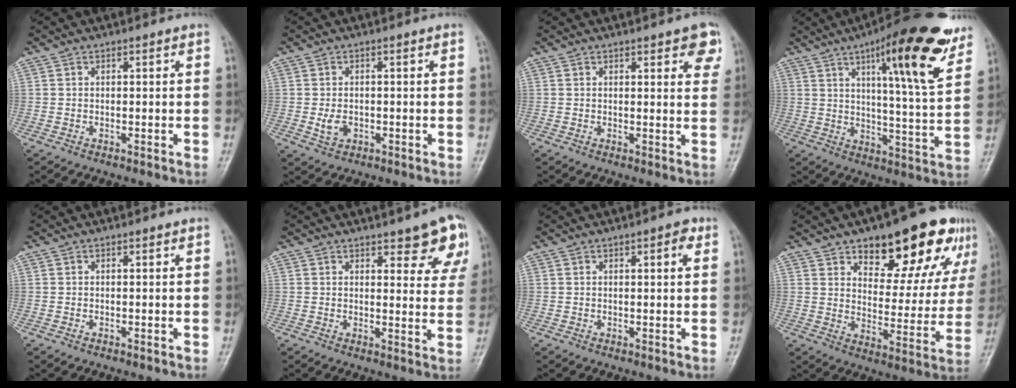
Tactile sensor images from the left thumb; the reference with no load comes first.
{"total": 2.8, "force": [-0.6, 2.1, 1.8], "torque": [-0.028, 0.000, -0.007]}
{"total": 5.7, "force": [3.1, 2.1, 4.3], "torque": [-0.027, -0.012, 0.030]}
{"total": 19.8, "force": [11.0, 3.9, 16.0], "torque": [-0.199, -0.048, 0.158]}
{"total": 0.0}
{"total": 9.1, "force": [5.7, 3.2, 6.4], "torque": [-0.043, -0.031, 0.065]}
{"total": 2.3, "force": [1.0, 0.7, 2.0], "torque": [-0.023, 0.000, 0.011]}
{"total": 20.4, "force": [12.4, 8.9, 13.6], "torque": [-0.123, -0.045, 0.181]}